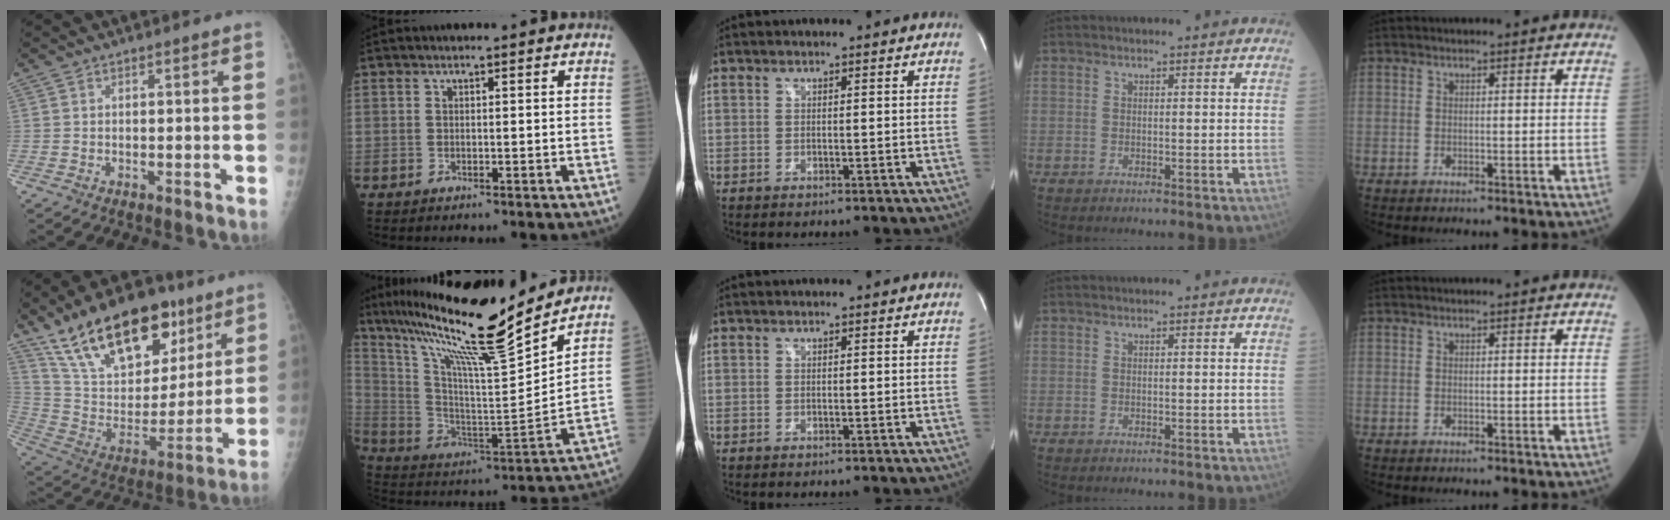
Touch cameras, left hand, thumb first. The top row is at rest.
{"thumb": {"total": 25.9, "force": [16.3, 12.7, 15.7], "torque": [-0.226, -0.043, 0.284]}, "index": {"total": 22.1, "force": [18.2, -0.4, 12.5], "torque": [-0.221, -0.025, 0.304]}}